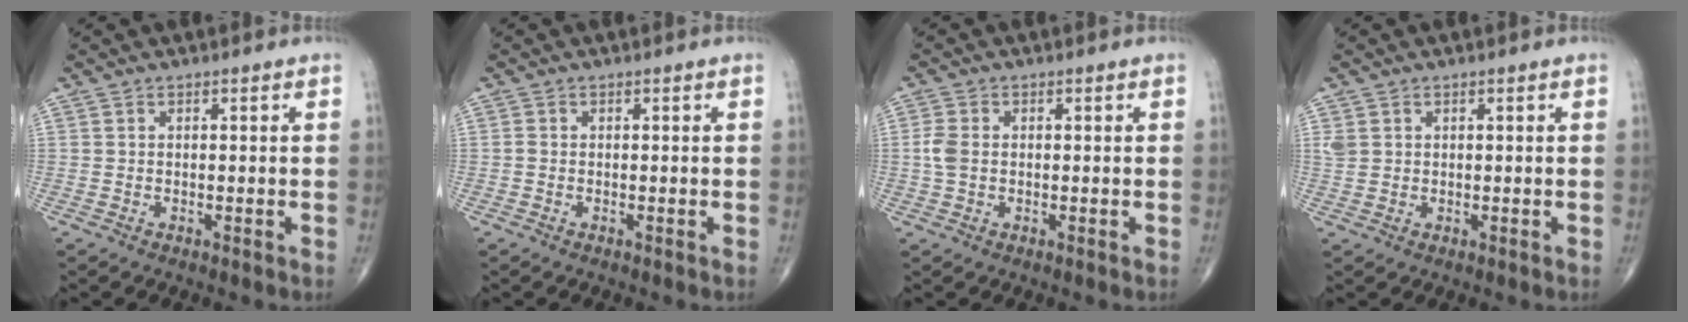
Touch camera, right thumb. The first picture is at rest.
{"total": 0.5, "force": [-0.2, 0.4, 0.3], "torque": [-0.007, 0.000, -0.006]}
{"total": 3.2, "force": [-0.1, 2.2, 2.3], "torque": [-0.058, 0.004, -0.005]}
{"total": 2.1, "force": [0.7, 1.7, 0.9], "torque": [-0.017, 0.001, 0.021]}